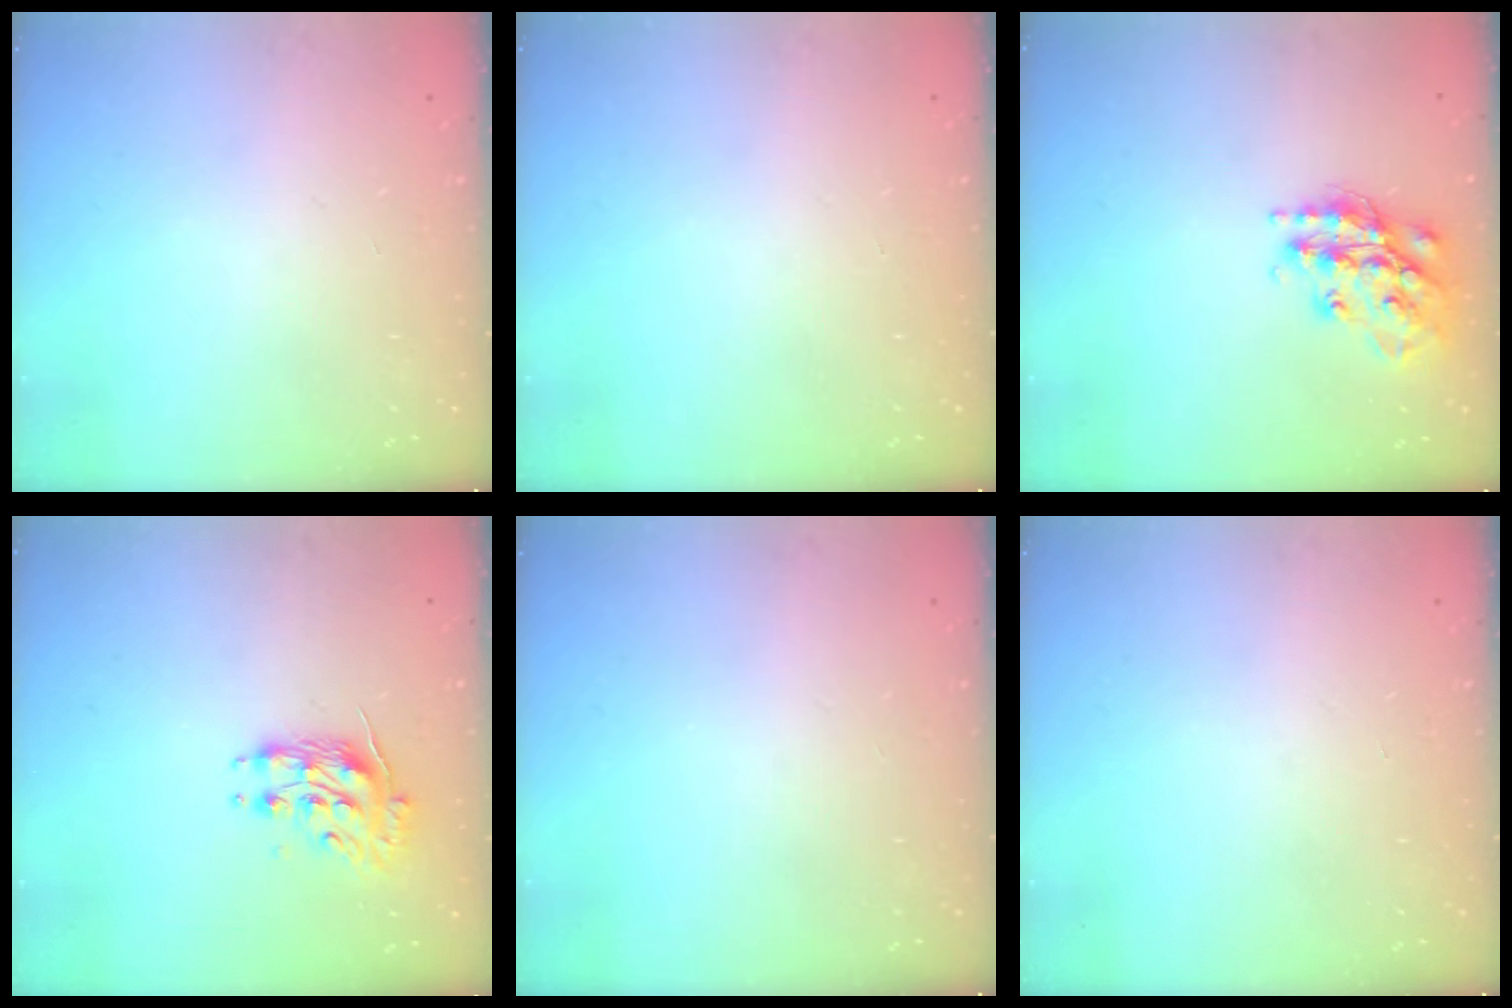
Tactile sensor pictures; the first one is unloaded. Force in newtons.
{"total": 0.0}
{"total": 17.4, "press": 17.4, "slide": 1.4}
{"total": 10.2, "press": 10.2, "slide": 0.6}
{"total": 0.0}
{"total": 0.0}